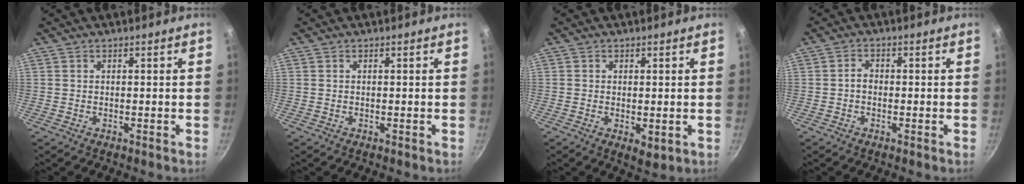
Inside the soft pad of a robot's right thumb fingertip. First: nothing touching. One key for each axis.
{"total": 0.0}
{"total": 3.3, "fx": -0.5, "fy": 1.7, "fz": 2.8, "tx": -0.044, "ty": -0.013, "tz": -0.004}
{"total": 1.8, "fx": -0.6, "fy": 1.3, "fz": 1.1, "tx": -0.016, "ty": 0.011, "tz": -0.014}